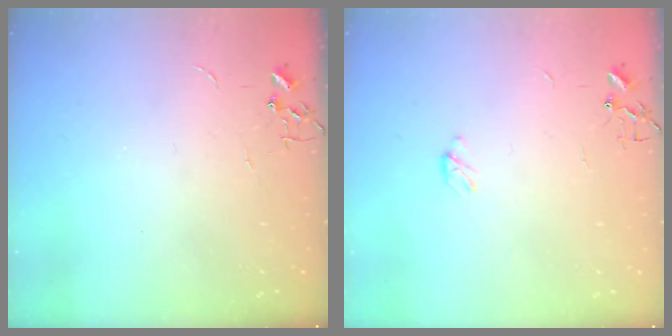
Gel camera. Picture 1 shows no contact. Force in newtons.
{"total": 2.9, "press": 2.9, "slide": 0.4}